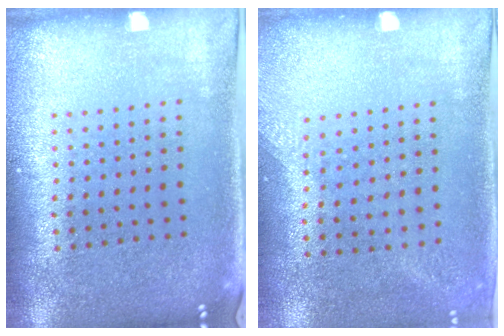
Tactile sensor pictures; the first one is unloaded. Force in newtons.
{"total": 1.3, "press": 1.0, "slide": 0.8}